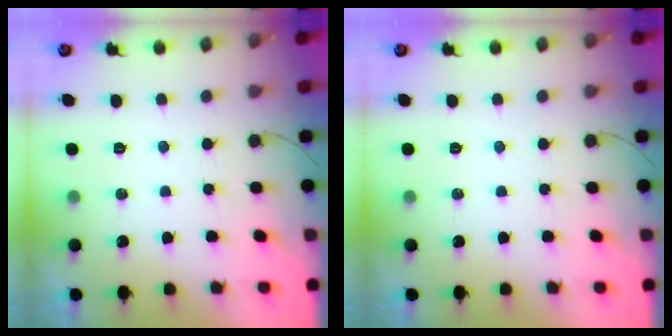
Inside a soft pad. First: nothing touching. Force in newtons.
{"total": 0.0}